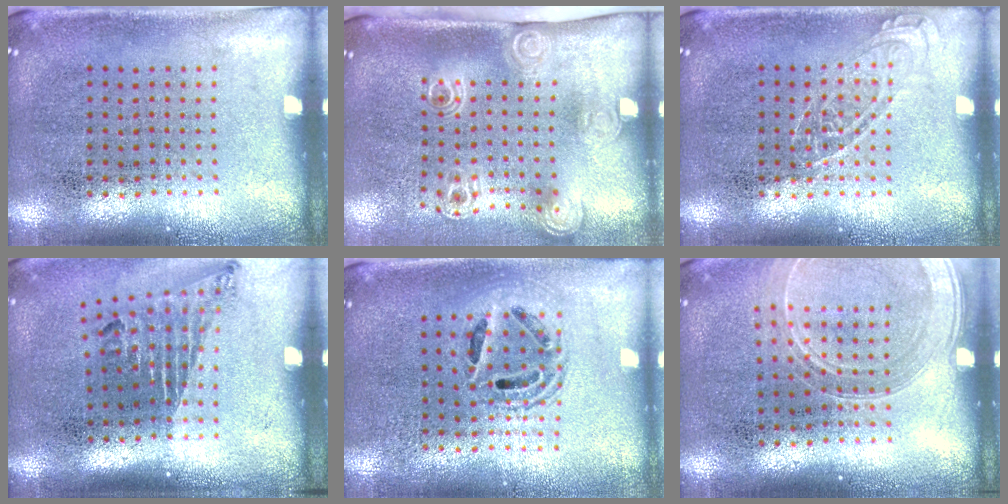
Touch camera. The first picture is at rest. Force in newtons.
{"total": 2.1, "press": 1.5, "slide": 1.5}
{"total": 1.6, "press": 1.5, "slide": 0.3}
{"total": 1.7, "press": 1.1, "slide": 1.3}
{"total": 1.4, "press": 1.2, "slide": 0.6}
{"total": 1.6, "press": 1.5, "slide": 0.7}